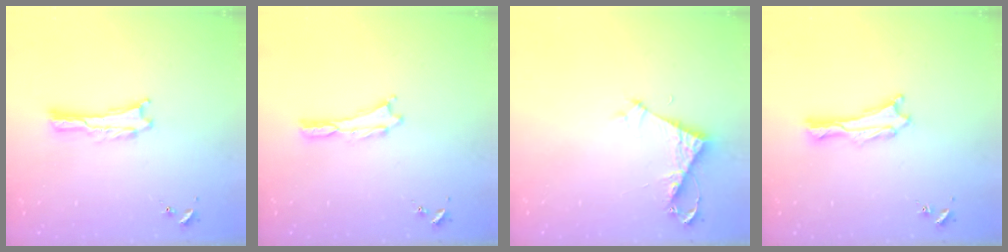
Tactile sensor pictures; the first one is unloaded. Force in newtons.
{"total": 0.0}
{"total": 4.9, "press": 4.9, "slide": 0.2}
{"total": 0.8, "press": 0.7, "slide": 0.2}